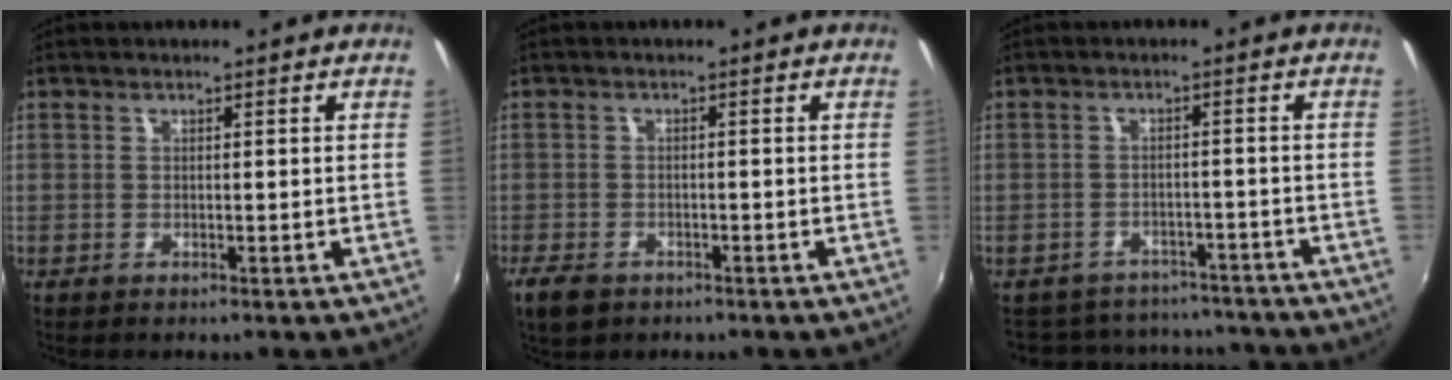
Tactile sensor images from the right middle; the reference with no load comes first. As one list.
[{"total": 5.1, "force": [-3.4, 2.9, 2.4], "torque": [-0.066, -0.014, -0.062]}, {"total": 11.8, "force": [-10.1, 5.6, 2.5], "torque": [-0.064, 0.031, -0.127]}]